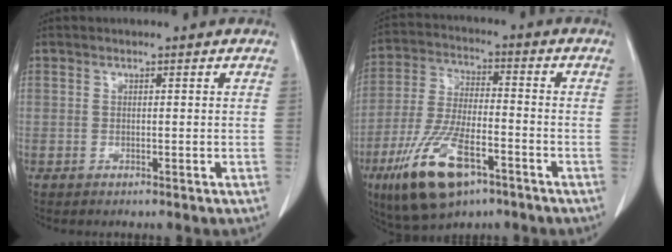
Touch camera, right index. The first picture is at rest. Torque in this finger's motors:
{"motor_torque": [1.59, -0.54, 0.69, 0.21]}